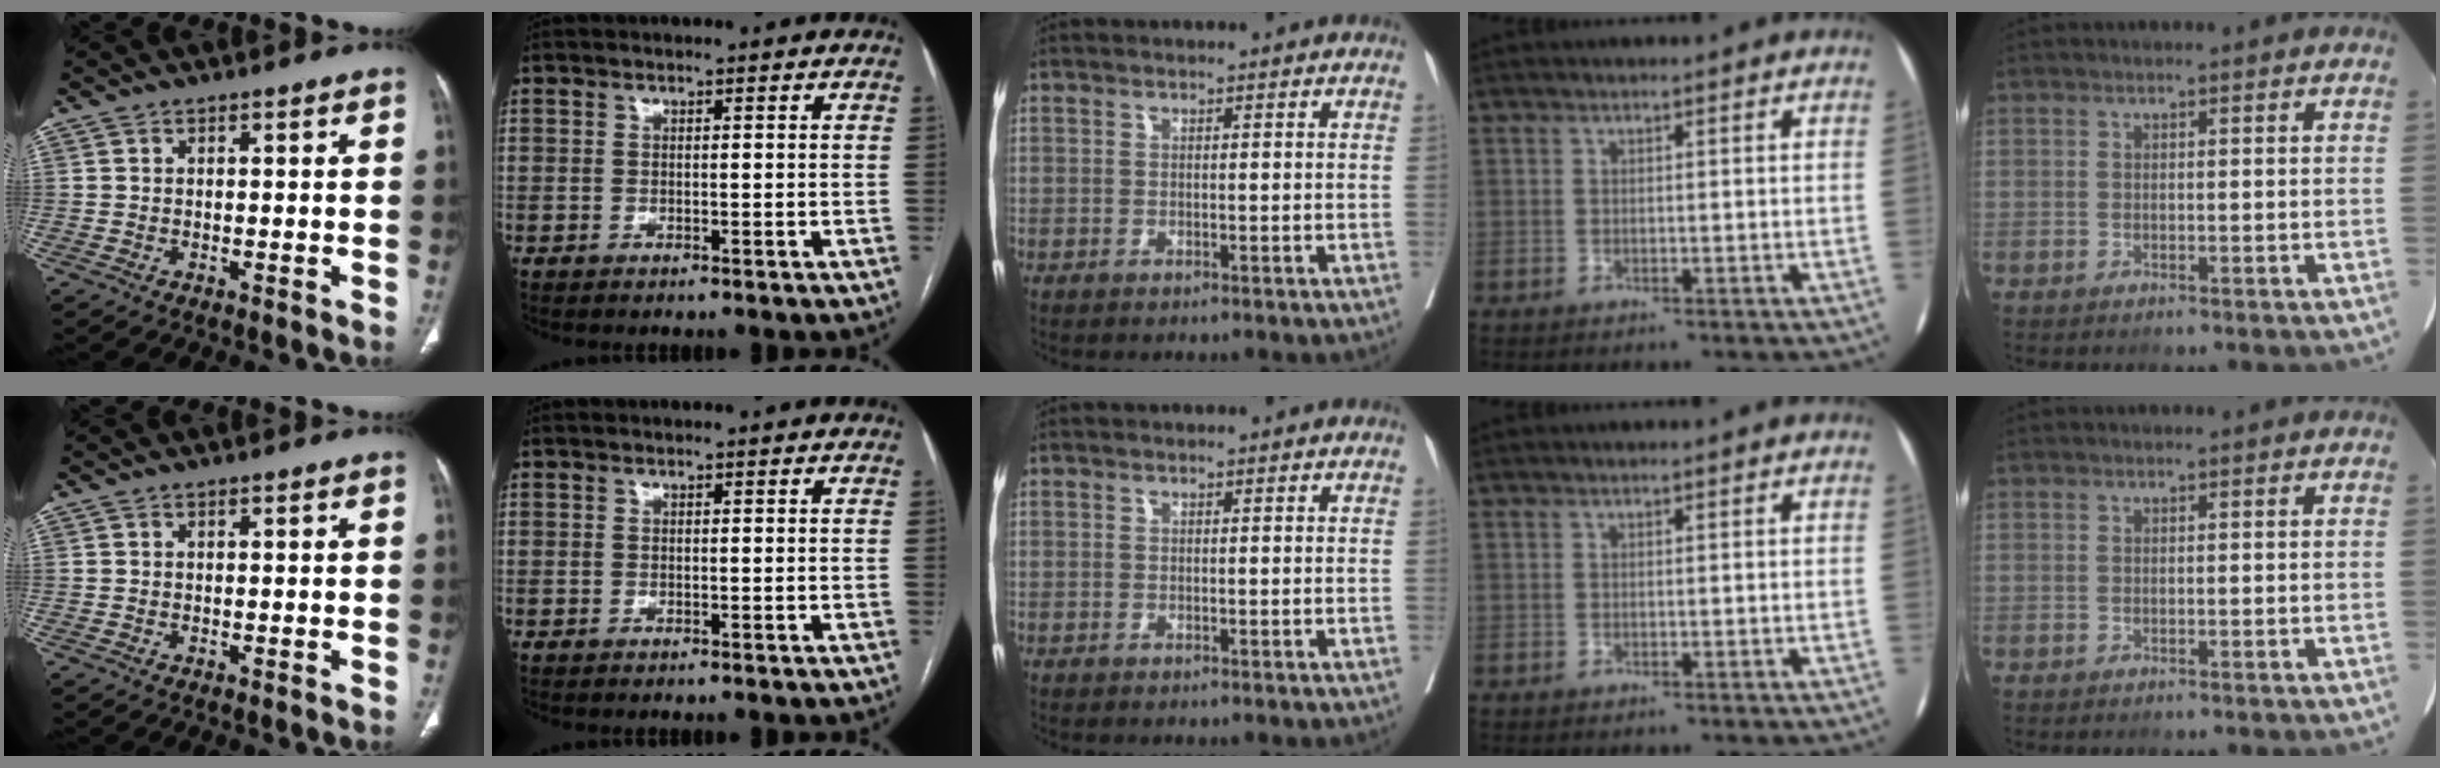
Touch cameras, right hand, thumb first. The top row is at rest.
{}